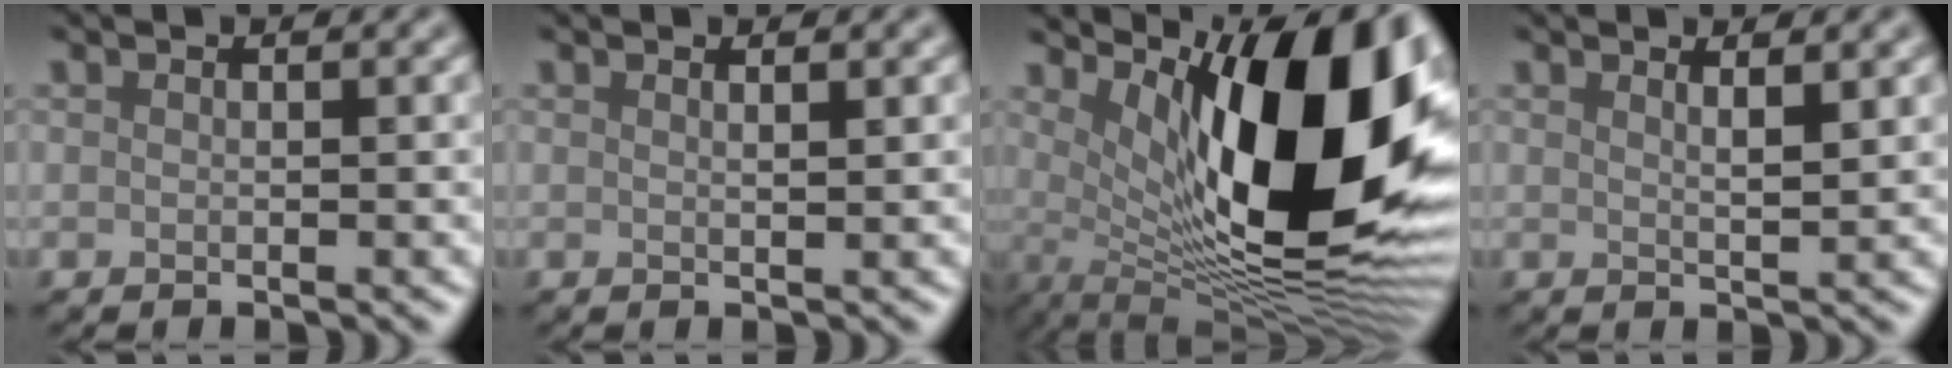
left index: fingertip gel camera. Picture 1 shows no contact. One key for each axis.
{"total": 0.8, "fx": 0.5, "fy": 0.2, "fz": 0.6, "tx": -0.006, "ty": 0.000, "tz": 0.004}
{"total": 14.5, "fx": 3.3, "fy": 4.9, "fz": 13.3, "tx": -0.176, "ty": -0.013, "tz": 0.057}
{"total": 1.8, "fx": 1.0, "fy": 0.5, "fz": 1.4, "tx": -0.016, "ty": -0.002, "tz": 0.014}